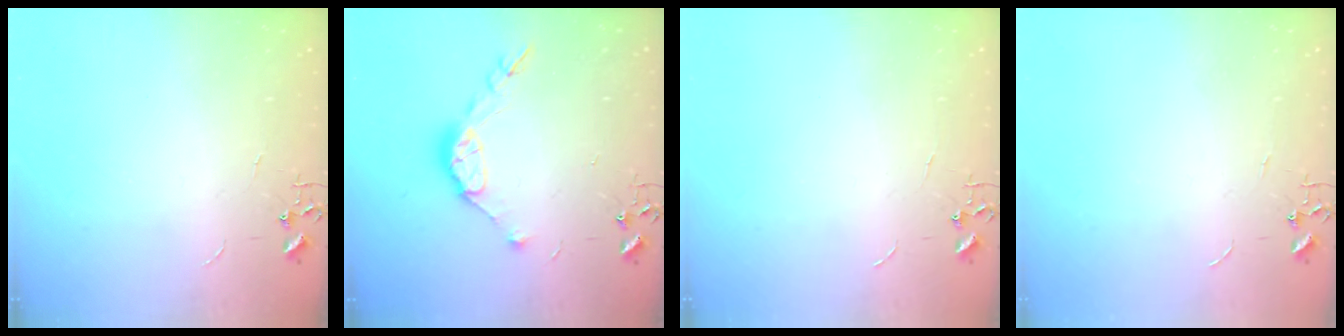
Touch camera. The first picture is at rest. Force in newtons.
{"total": 10.9, "press": 10.8, "slide": 0.8}
{"total": 0.0}
{"total": 0.0}